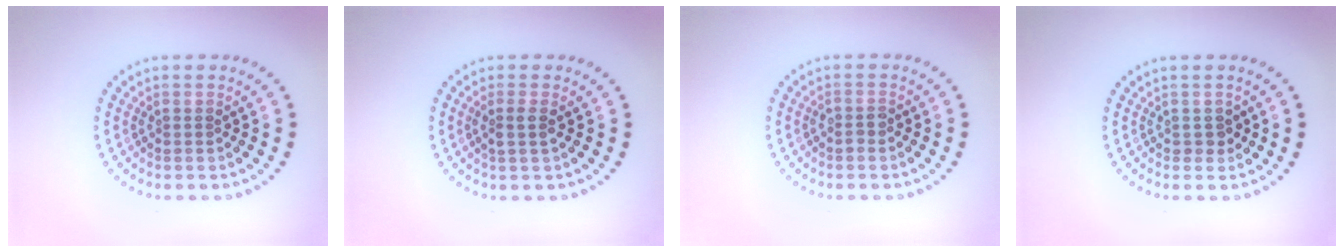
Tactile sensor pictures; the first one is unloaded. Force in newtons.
{"total": 1.5, "press": 1.2, "slide": 0.9}
{"total": 0.8, "press": 0.7, "slide": 0.4}
{"total": 0.9, "press": 0.8, "slide": 0.3}